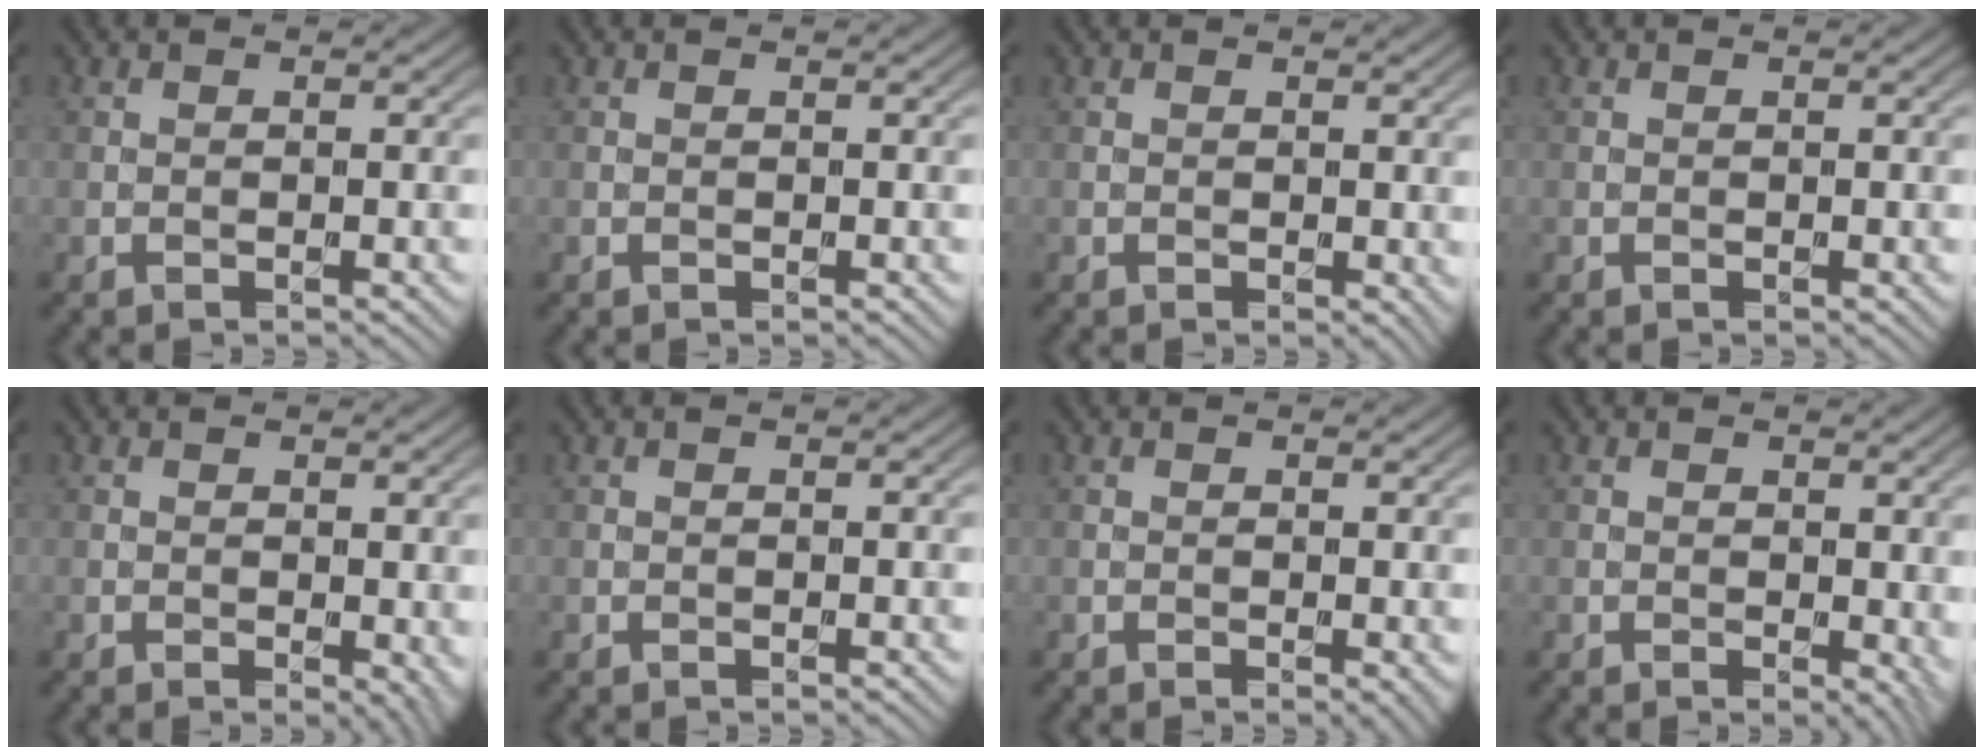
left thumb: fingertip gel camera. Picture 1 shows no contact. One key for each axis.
{"total": 0.0}
{"total": 1.0, "fx": 0.1, "fy": 0.6, "fz": 0.7, "tx": -0.005, "ty": -0.005, "tz": 0.003}
{"total": 0.0}
{"total": 2.4, "fx": -0.2, "fy": 1.4, "fz": 2.0, "tx": -0.022, "ty": -0.008, "tz": -0.001}
{"total": 0.0}
{"total": 1.2, "fx": -0.2, "fy": 0.5, "fz": 1.1, "tx": -0.013, "ty": -0.007, "tz": -0.003}
{"total": 2.6, "fx": 0.1, "fy": 1.5, "fz": 2.1, "tx": -0.023, "ty": -0.007, "tz": 0.003}